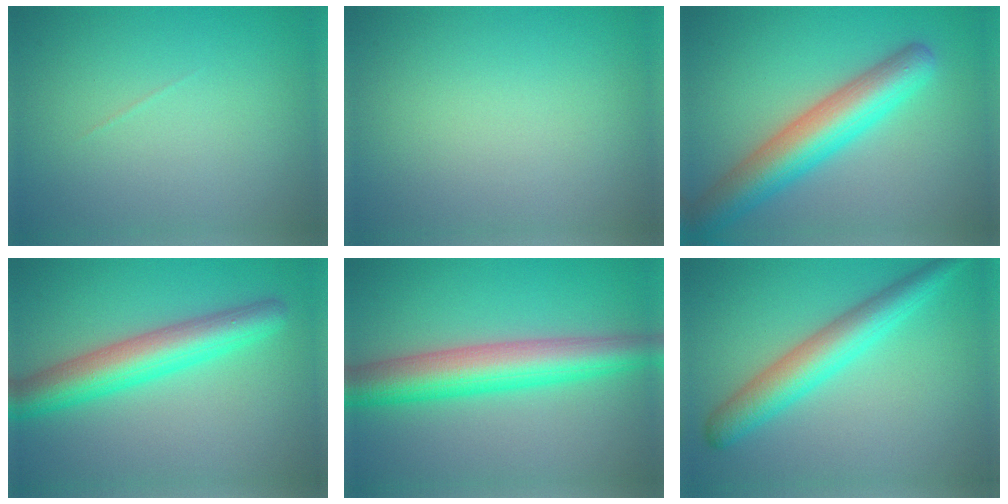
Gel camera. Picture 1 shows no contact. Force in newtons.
{"total": 0.0}
{"total": 7.2, "press": 7.2, "slide": 0.3}
{"total": 6.1, "press": 6.1, "slide": 0.1}
{"total": 7.1, "press": 7.1, "slide": 0.2}
{"total": 5.1, "press": 5.1, "slide": 0.1}